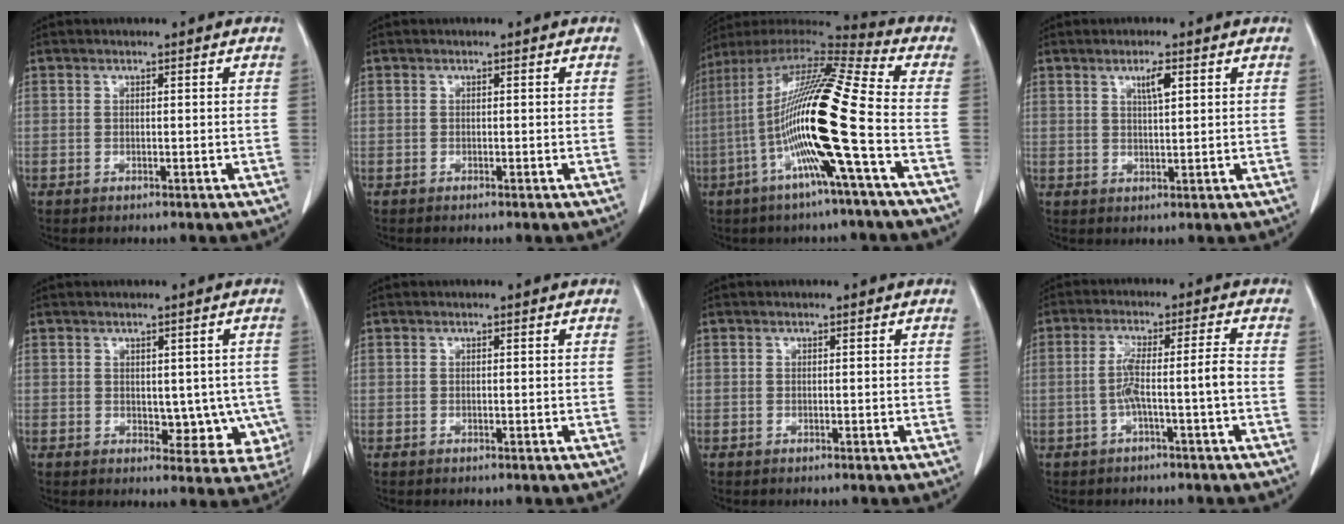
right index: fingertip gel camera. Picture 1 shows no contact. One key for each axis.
{"total": 0.0}
{"total": 19.9, "fx": -4.5, "fy": -0.3, "fz": 19.4, "tx": -0.376, "ty": -0.003, "tz": -0.097}
{"total": 2.9, "fx": 1.4, "fy": 0.4, "fz": 2.5, "tx": -0.044, "ty": -0.001, "tz": 0.024}
{"total": 6.7, "fx": -0.5, "fy": 4.2, "fz": 5.2, "tx": -0.036, "ty": 0.003, "tz": 0.006}
{"total": 0.0}
{"total": 0.0}
{"total": 5.3, "fx": -1.5, "fy": -0.8, "fz": 5.0, "tx": -0.097, "ty": 0.019, "tz": -0.022}